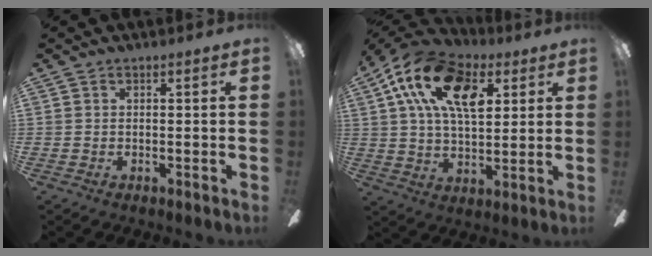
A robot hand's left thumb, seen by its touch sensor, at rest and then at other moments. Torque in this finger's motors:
{"motor_torque": [-0.23, 1.34, 1.63, -1.14, 0.51]}